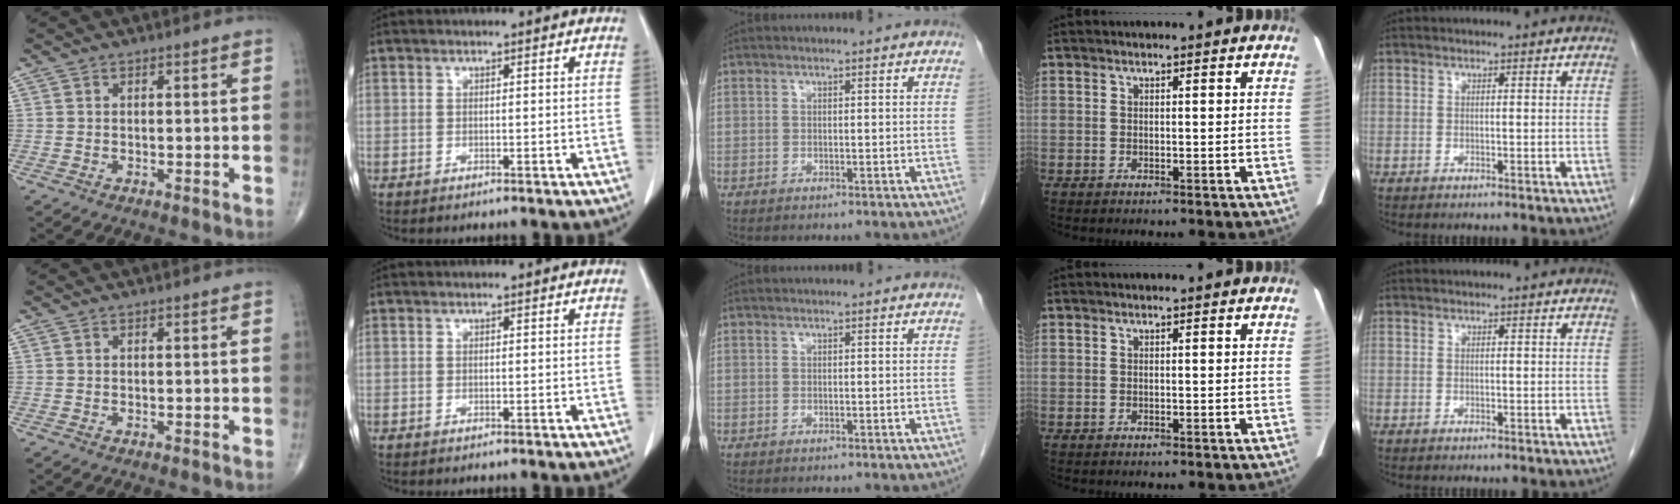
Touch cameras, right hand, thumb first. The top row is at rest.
{}